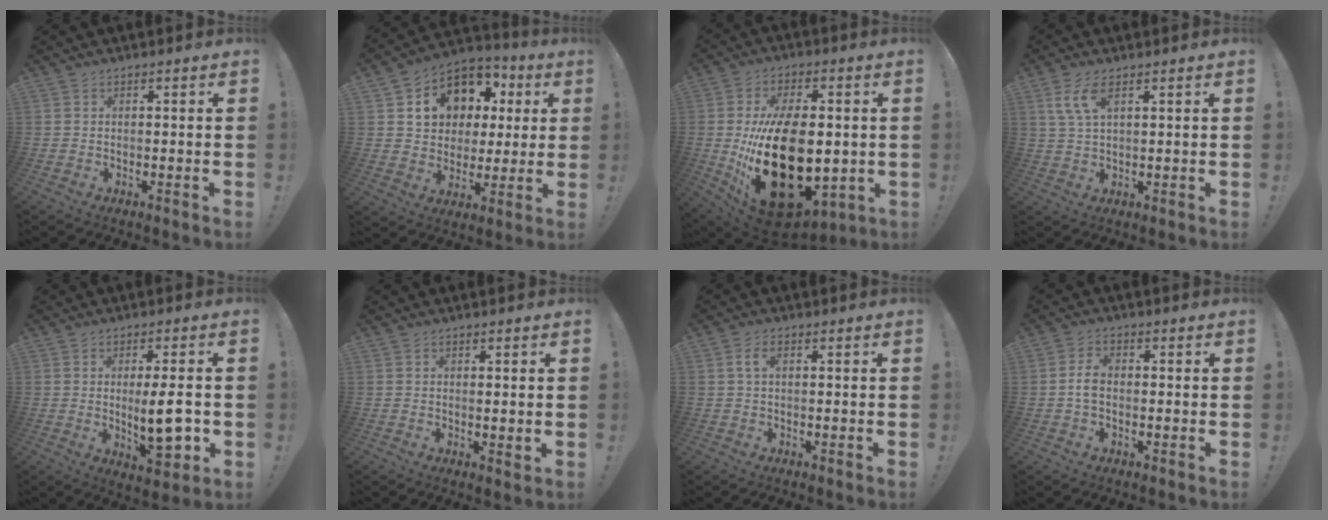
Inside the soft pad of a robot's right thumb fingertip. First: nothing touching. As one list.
[{"total": 13.3, "force": [5.1, 11.0, 5.5], "torque": [-0.090, -0.026, 0.113]}, {"total": 30.1, "force": [-3.0, 17.6, 24.2], "torque": [-0.445, -0.001, -0.028]}, {"total": 6.2, "force": [3.0, 2.1, 5.0], "torque": [-0.097, -0.002, 0.056]}, {"total": 12.4, "force": [-0.6, 3.2, 11.9], "torque": [-0.181, -0.012, -0.011]}, {"total": 1.7, "force": [1.0, 0.3, 1.3], "torque": [-0.014, -0.006, 0.016]}, {"total": 2.8, "force": [0.7, 1.0, 2.6], "torque": [-0.050, 0.005, 0.012]}, {"total": 4.0, "force": [-0.4, 2.5, 3.1], "torque": [-0.061, 0.007, -0.008]}]